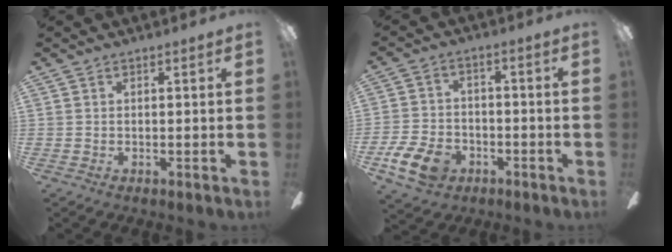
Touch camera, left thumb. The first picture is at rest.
{"total": 10.2, "force": [-5.2, 6.7, 5.7], "torque": [-0.132, 0.027, -0.095]}